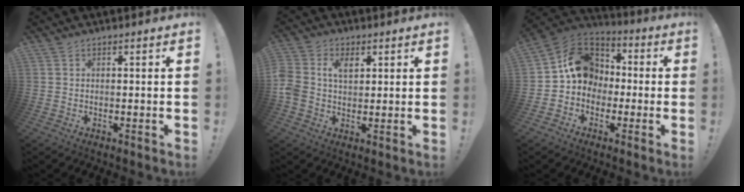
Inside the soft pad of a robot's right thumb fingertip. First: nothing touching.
{"total": 6.7, "force": [1.5, 5.1, 4.1], "torque": [-0.078, 0.003, 0.027]}
{"total": 14.5, "force": [0.4, 12.5, 7.3], "torque": [-0.100, 0.023, 0.017]}